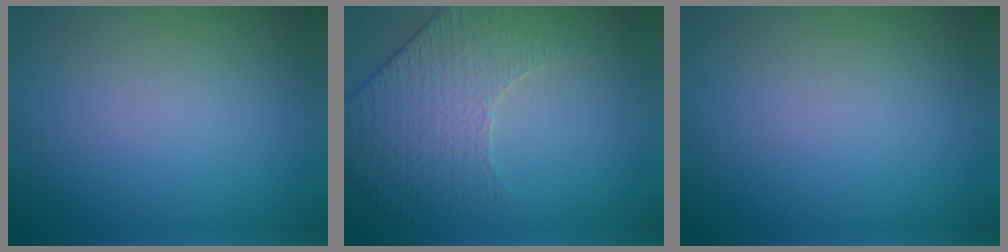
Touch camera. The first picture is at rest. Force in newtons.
{"total": 4.3, "press": 3.8, "slide": 2.1}
{"total": 0.0}